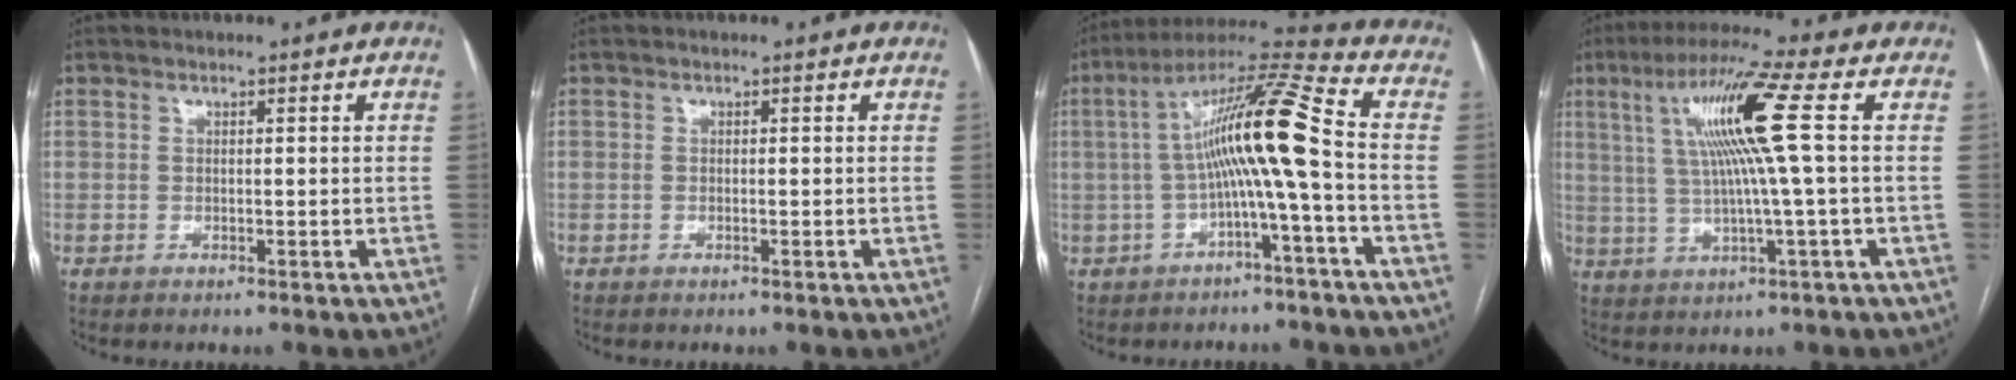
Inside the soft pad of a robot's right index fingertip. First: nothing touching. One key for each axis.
{"total": 0.0}
{"total": 13.0, "fx": -1.0, "fy": -0.6, "fz": 13.0, "tx": -0.221, "ty": 0.036, "tz": -0.025}
{"total": 12.0, "fx": 2.7, "fy": -1.3, "fz": 11.6, "tx": -0.216, "ty": 0.019, "tz": 0.050}